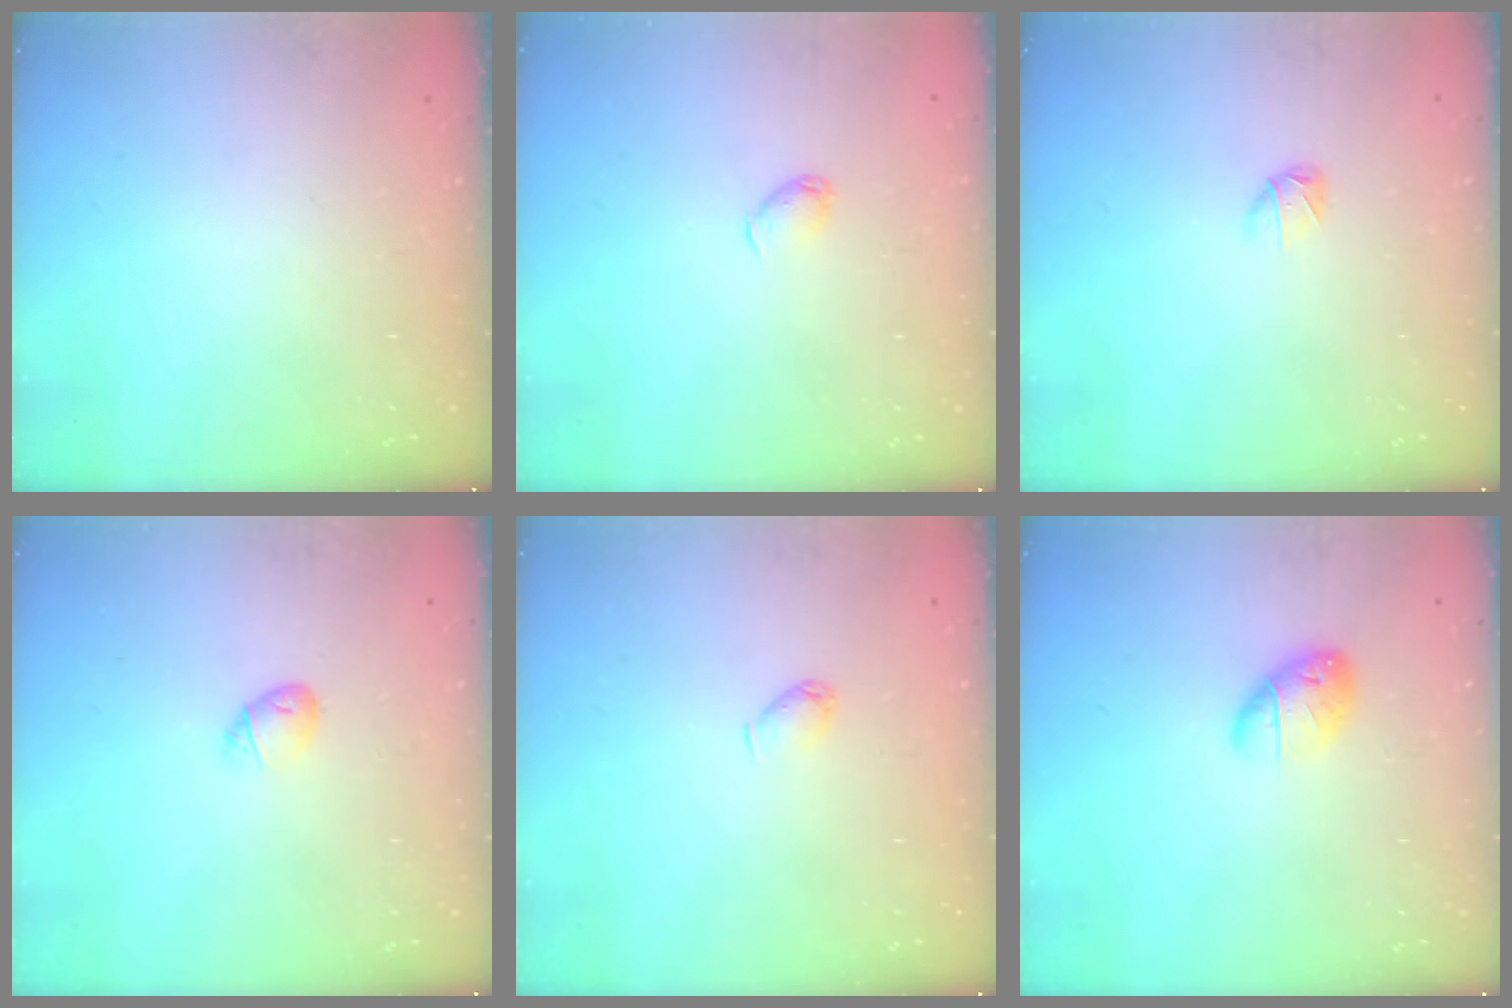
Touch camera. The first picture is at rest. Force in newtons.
{"total": 2.9, "press": 2.8, "slide": 0.6}
{"total": 2.8, "press": 2.7, "slide": 0.5}
{"total": 5.2, "press": 5.0, "slide": 1.3}
{"total": 2.8, "press": 2.8, "slide": 0.4}
{"total": 8.5, "press": 8.2, "slide": 2.0}